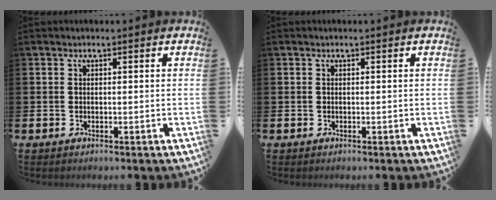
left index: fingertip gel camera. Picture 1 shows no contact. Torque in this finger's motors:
{"motor_torque": [-0.07, 0.02, 0.00, 0.01]}